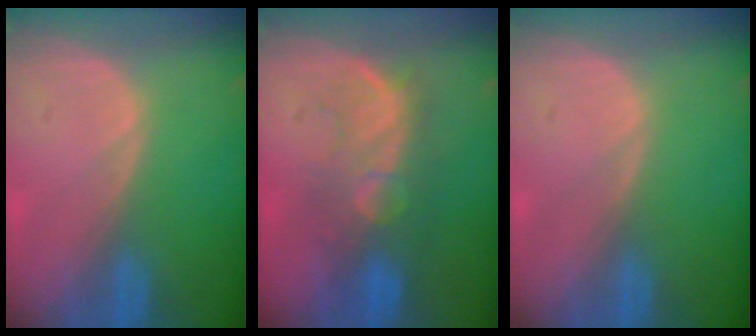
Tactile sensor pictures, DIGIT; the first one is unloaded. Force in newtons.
{"total": 8.1, "press": 7.9, "slide": 1.8}
{"total": 0.0}